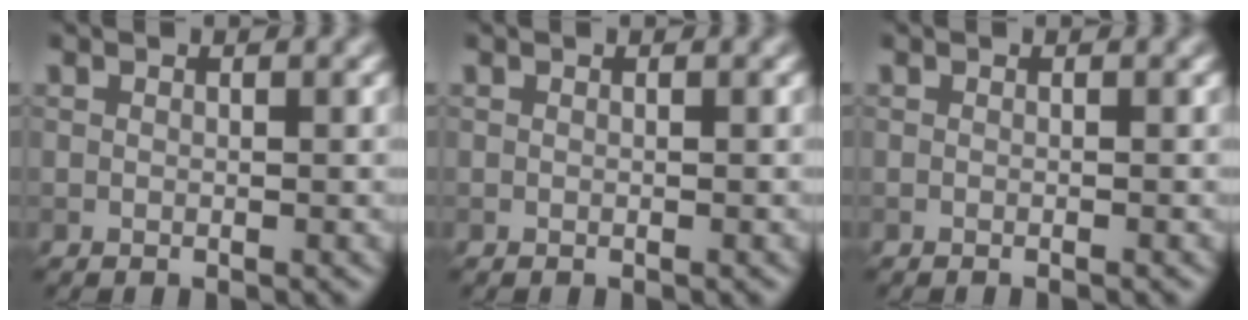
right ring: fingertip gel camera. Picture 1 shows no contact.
{"total": 0.0}
{"total": 0.6, "force": [-0.2, 0.2, 0.5], "torque": [-0.002, -0.004, -0.009]}